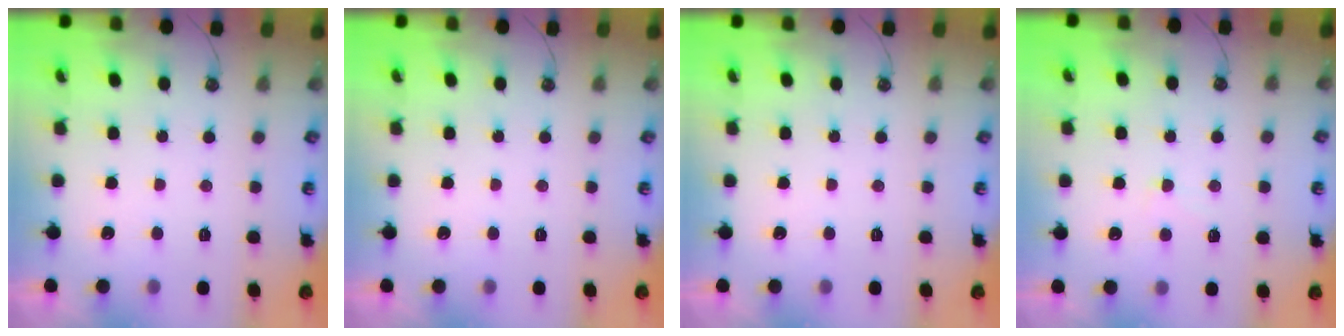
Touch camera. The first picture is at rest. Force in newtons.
{"total": 0.0}
{"total": 0.0}
{"total": 0.7, "press": 0.5, "slide": 0.5}